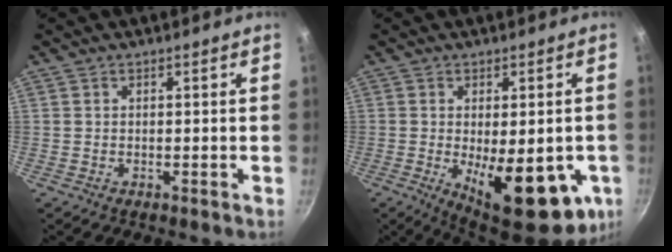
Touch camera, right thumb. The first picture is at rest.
{"total": 19.2, "force": [-5.0, 7.8, 16.8], "torque": [-0.193, -0.020, -0.049]}